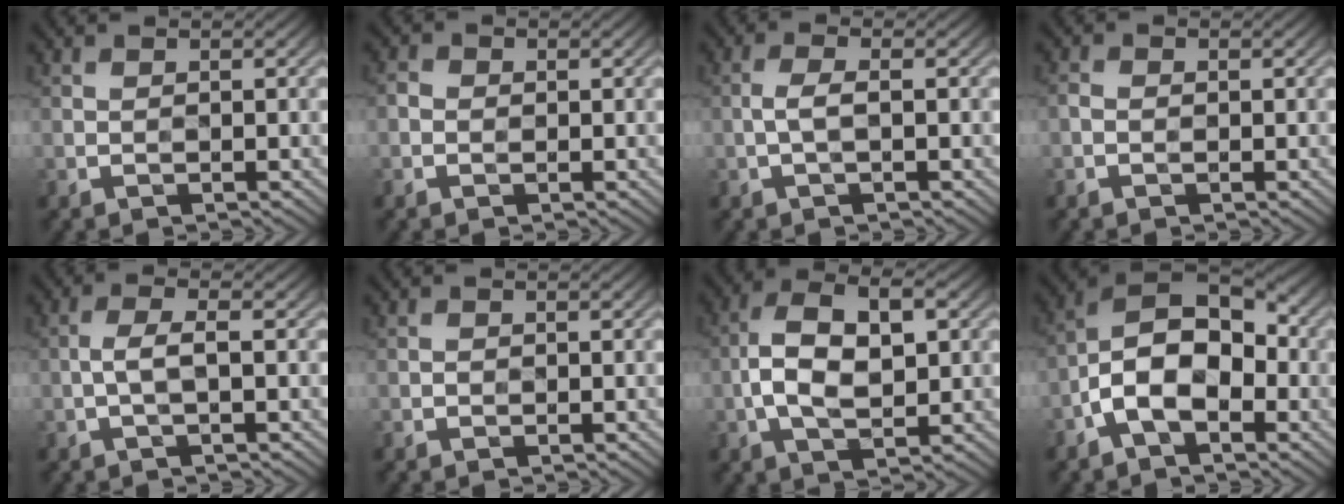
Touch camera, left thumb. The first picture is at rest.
{"total": 1.5, "force": [-0.5, 1.3, 0.6], "torque": [-0.015, 0.001, -0.014]}
{"total": 2.4, "force": [-1.0, 0.7, 2.1], "torque": [-0.051, 0.007, -0.019]}
{"total": 1.4, "force": [-0.8, 0.9, 0.7], "torque": [-0.017, 0.002, -0.016]}
{"total": 2.6, "force": [-1.1, 0.6, 2.3], "torque": [-0.053, 0.008, -0.021]}
{"total": 0.7, "force": [-0.6, 0.3, 0.0], "torque": [0.003, 0.000, -0.011]}
{"total": 9.1, "force": [0.1, 5.0, 7.6], "torque": [-0.151, 0.008, 0.001]}
{"total": 11.9, "force": [-3.2, 7.0, 9.1], "torque": [-0.157, 0.012, -0.073]}